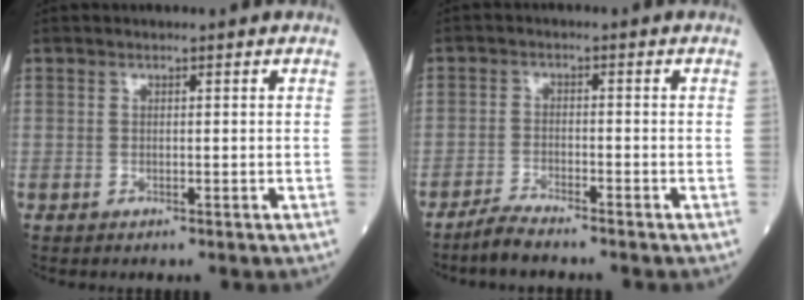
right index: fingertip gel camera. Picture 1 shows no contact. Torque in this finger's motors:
{"motor_torque": [-0.13, 0.01, -0.05, -0.01]}